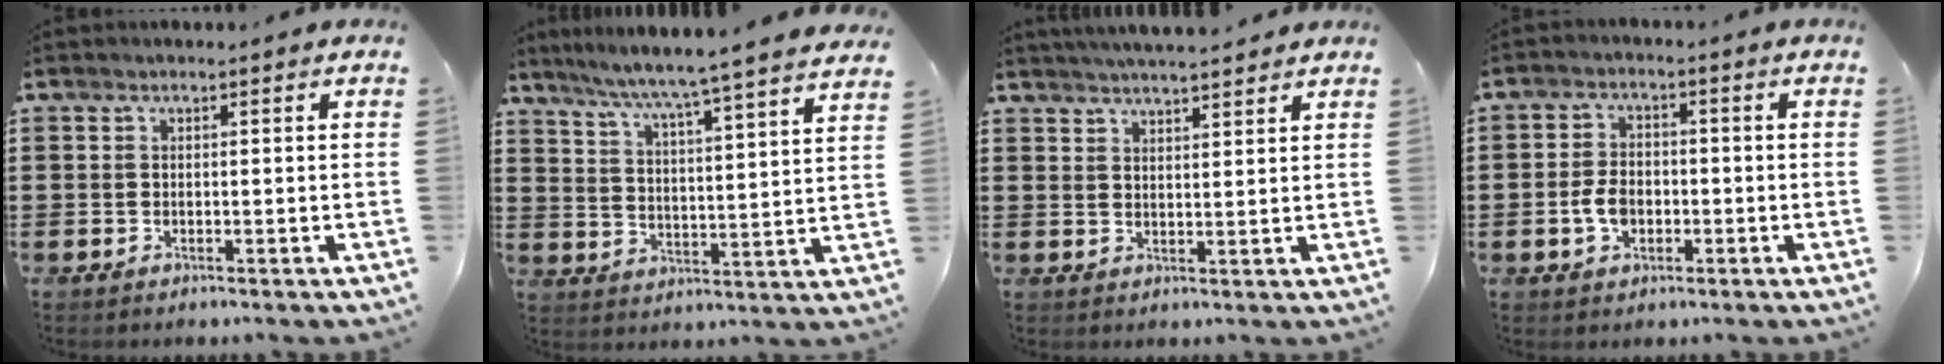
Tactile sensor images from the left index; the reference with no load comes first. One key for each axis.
{"total": 5.5, "fx": 4.8, "fy": -1.6, "fz": 2.1, "tx": -0.062, "ty": -0.048, "tz": 0.072}
{"total": 3.2, "fx": 3.2, "fy": -0.2, "fz": 0.5, "tx": -0.019, "ty": -0.009, "tz": 0.058}
{"total": 4.3, "fx": -1.1, "fy": 2.8, "fz": 3.0, "tx": -0.078, "ty": -0.002, "tz": -0.026}